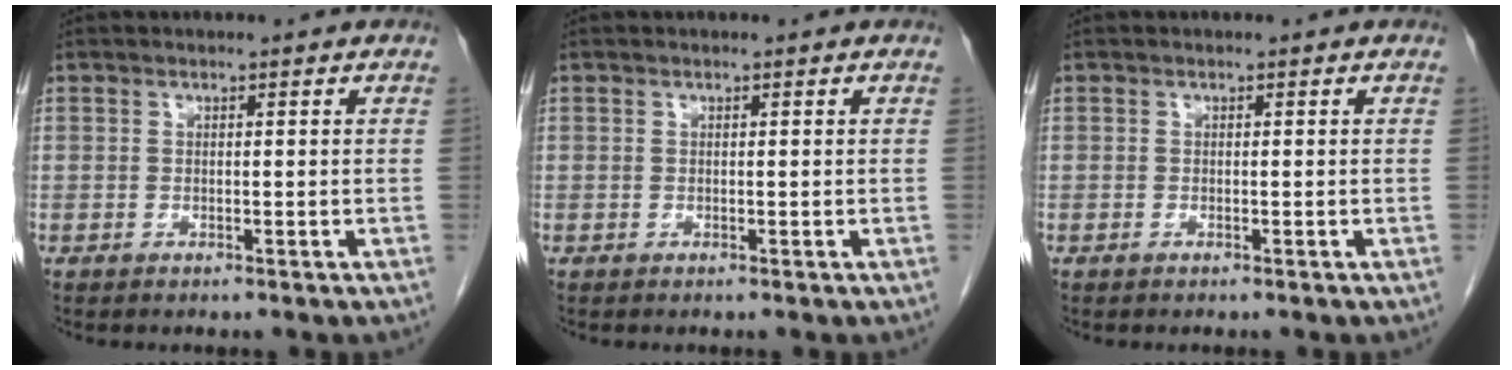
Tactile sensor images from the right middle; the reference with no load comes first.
{"total": 0.0}
{"total": 0.0}